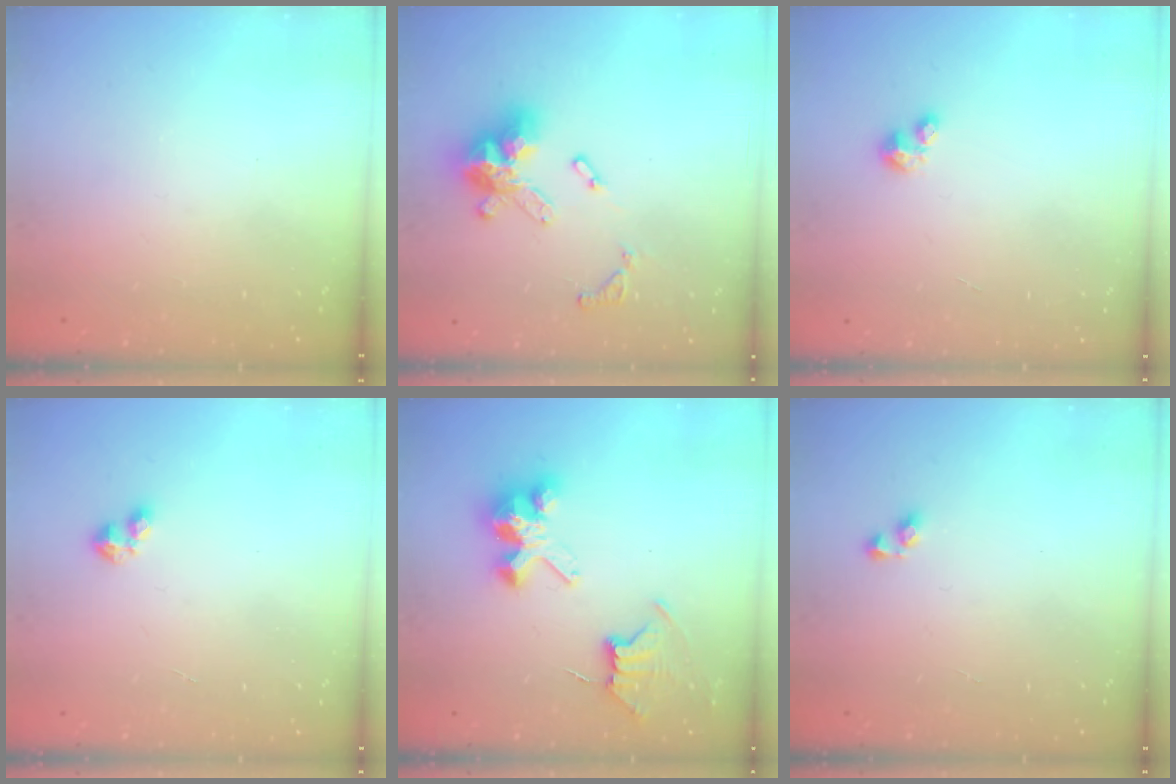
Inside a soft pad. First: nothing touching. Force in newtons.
{"total": 15.2, "press": 15.1, "slide": 1.7}
{"total": 2.5, "press": 2.5, "slide": 0.3}
{"total": 1.9, "press": 1.9, "slide": 0.4}
{"total": 8.9, "press": 8.8, "slide": 0.7}
{"total": 2.9, "press": 2.9, "slide": 0.2}